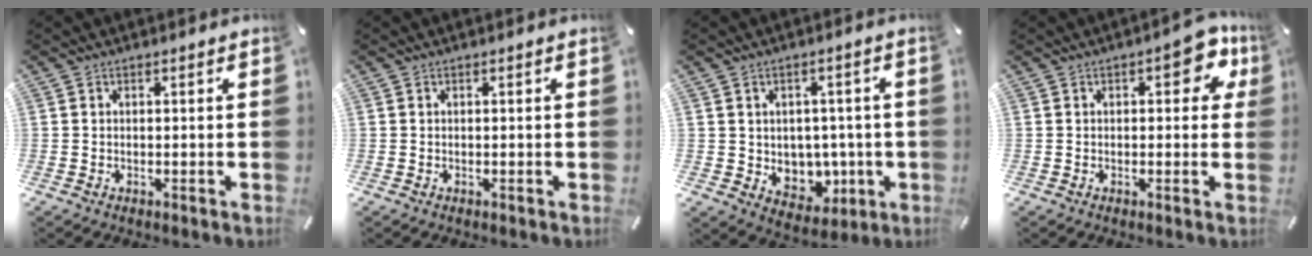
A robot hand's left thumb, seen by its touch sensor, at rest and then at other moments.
{"total": 0.0}
{"total": 6.8, "force": [1.1, 6.4, 1.7], "torque": [-0.012, -0.018, 0.029]}
{"total": 7.5, "force": [2.4, 3.8, 6.0], "torque": [-0.071, -0.002, 0.034]}